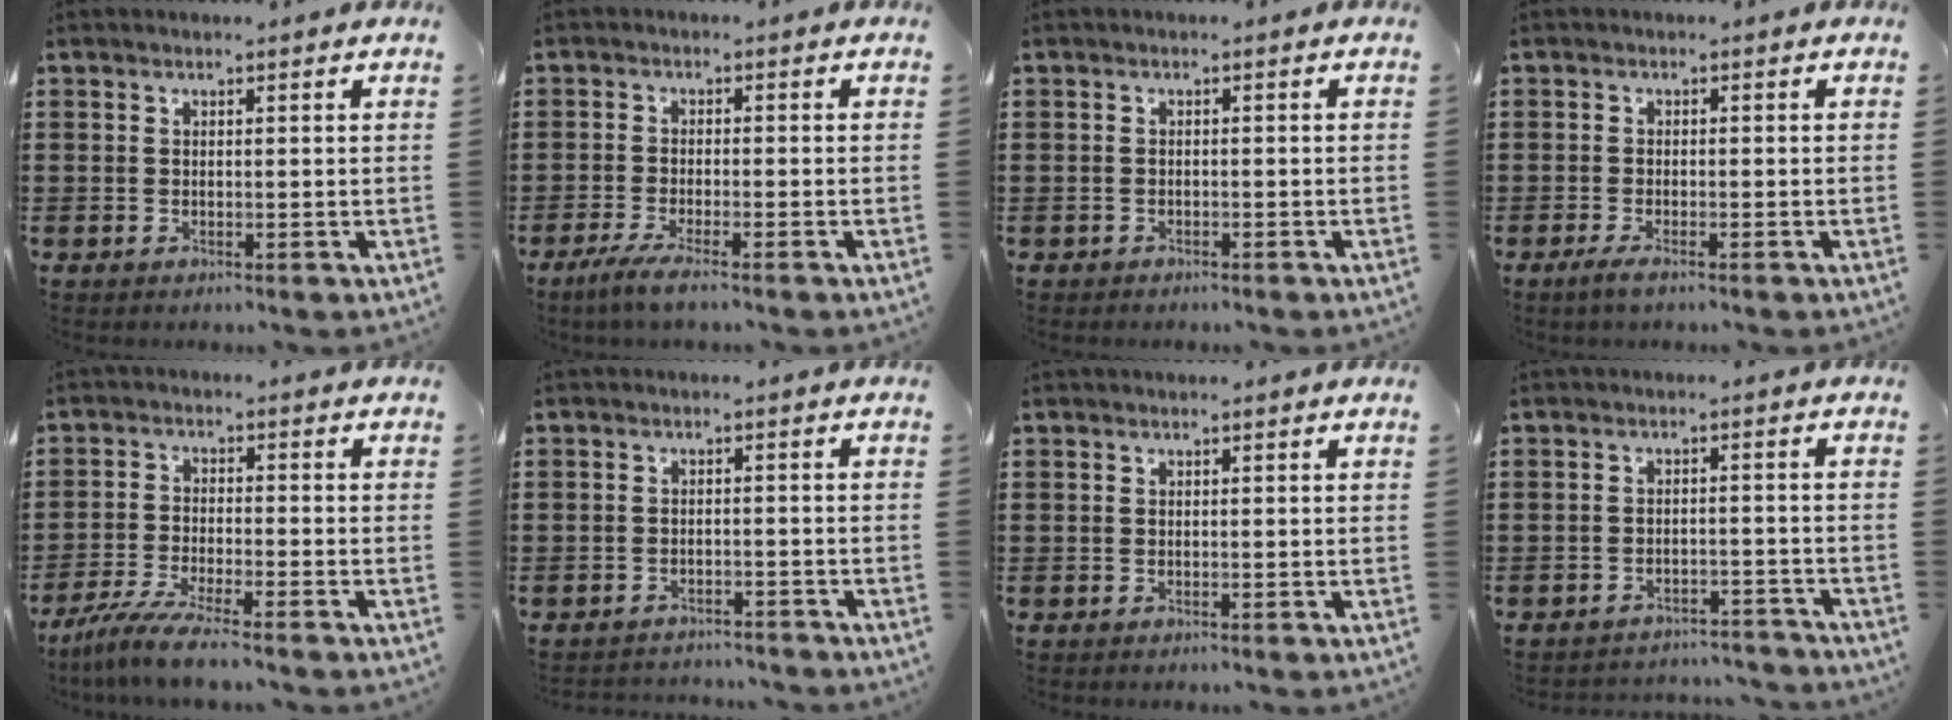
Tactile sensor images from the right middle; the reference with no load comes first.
{"total": 3.0, "force": [-2.2, -0.1, 2.1], "torque": [-0.048, -0.010, -0.043]}
{"total": 0.6, "force": [-0.5, 0.2, 0.0], "torque": [-0.001, 0.002, -0.013]}
{"total": 1.4, "force": [-0.8, 0.1, 1.1], "torque": [-0.028, -0.006, -0.016]}
{"total": 5.7, "force": [-4.9, -0.3, 2.9], "torque": [-0.074, -0.023, -0.098]}
{"total": 2.2, "force": [-2.2, 0.4, -0.3], "torque": [0.000, 0.001, -0.051]}
{"total": 0.0}
{"total": 2.9, "force": [-2.8, 0.3, 0.0], "torque": [-0.006, 0.001, -0.061]}